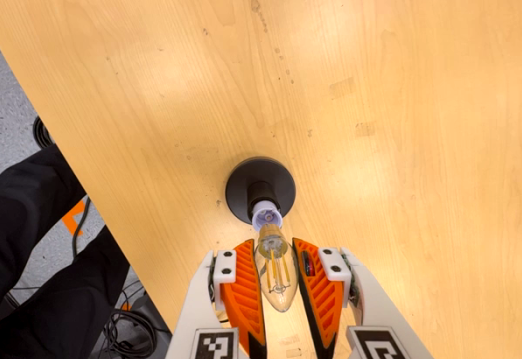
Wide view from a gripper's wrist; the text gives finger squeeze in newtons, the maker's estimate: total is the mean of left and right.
{"total": 13.7, "left": 13.9, "right": 13.4}